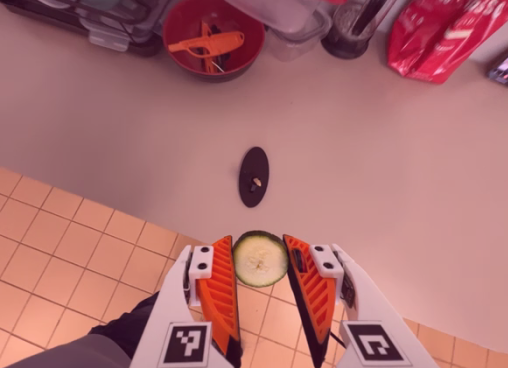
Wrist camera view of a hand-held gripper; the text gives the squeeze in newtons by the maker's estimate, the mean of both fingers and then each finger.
{"total": 7.8, "left": 7.0, "right": 8.6}